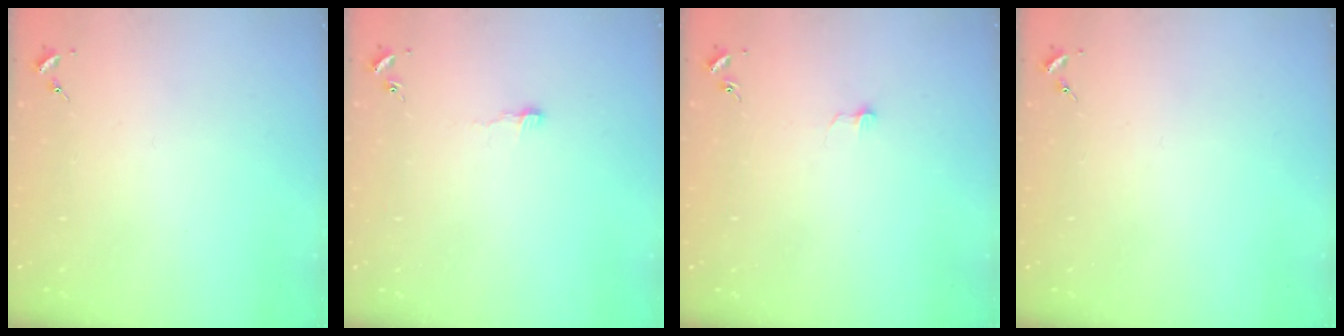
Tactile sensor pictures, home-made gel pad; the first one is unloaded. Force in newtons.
{"total": 3.0, "press": 3.0, "slide": 0.3}
{"total": 3.5, "press": 3.5, "slide": 0.3}
{"total": 0.0}